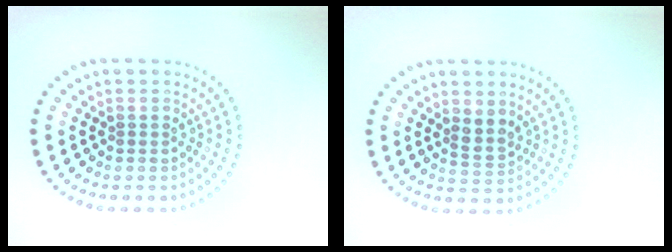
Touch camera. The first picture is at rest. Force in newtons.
{"total": 1.8, "press": 1.6, "slide": 1.0}